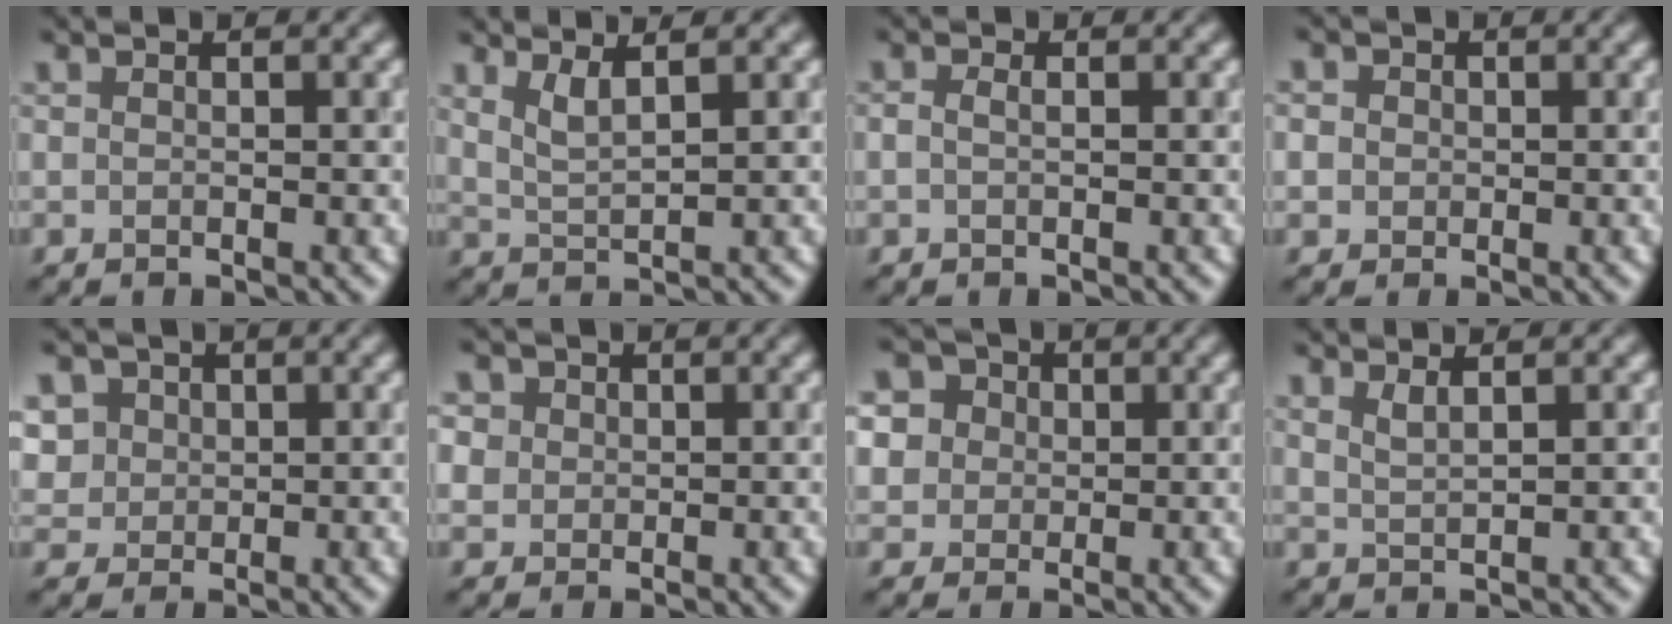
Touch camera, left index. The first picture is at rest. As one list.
[{"total": 1.7, "force": [1.2, -0.2, 1.2], "torque": [-0.030, 0.010, 0.042]}, {"total": 0.7, "force": [-0.5, -0.4, -0.2], "torque": [-0.008, -0.006, 0.001]}, {"total": 1.0, "force": [-0.4, 0.4, -0.9], "torque": [0.005, 0.003, 0.008]}, {"total": 3.2, "force": [1.2, 2.8, 0.7], "torque": [-0.051, 0.016, 0.042]}, {"total": 1.1, "force": [0.2, 0.9, -0.6], "torque": [-0.013, 0.005, 0.031]}, {"total": 4.3, "force": [1.7, 3.8, 1.1], "torque": [-0.043, 0.023, 0.030]}, {"total": 1.3, "force": [1.2, 0.0, 0.6], "torque": [-0.008, 0.011, 0.024]}]